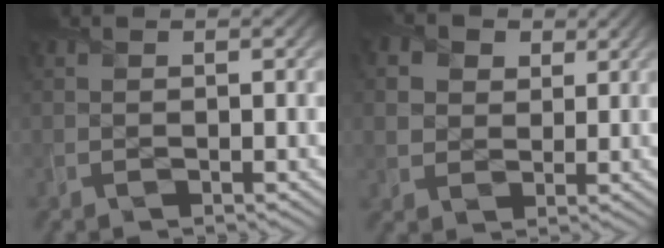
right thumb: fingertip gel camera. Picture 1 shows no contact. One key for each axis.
{"total": 5.9, "fx": 2.7, "fy": 4.6, "fz": 2.5, "tx": -0.106, "ty": 0.000, "tz": 0.047}